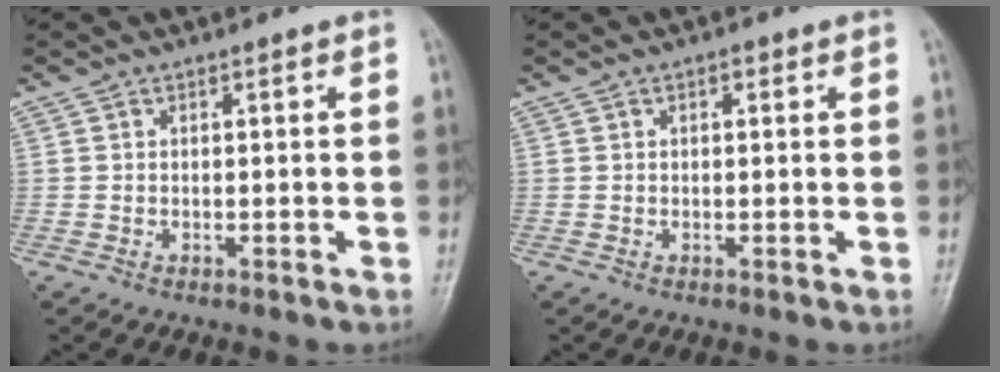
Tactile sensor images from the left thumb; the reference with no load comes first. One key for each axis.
{"total": 1.1, "fx": 0.4, "fy": 0.6, "fz": 0.8, "tx": -0.011, "ty": 0.002, "tz": 0.004}